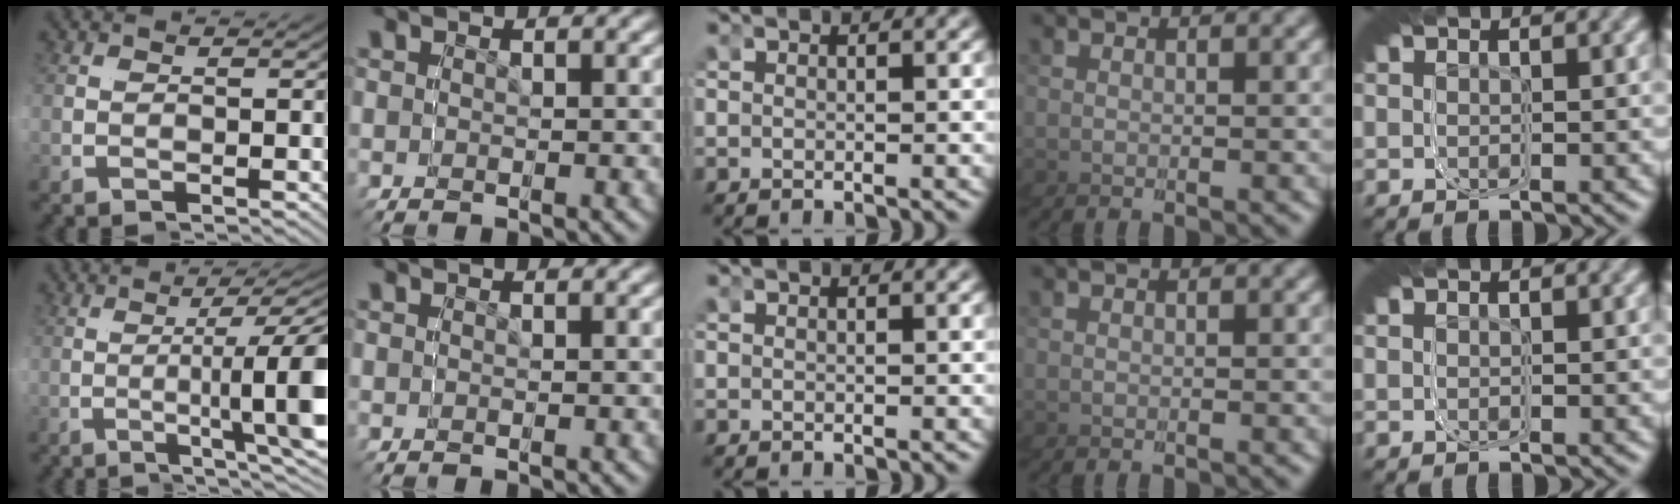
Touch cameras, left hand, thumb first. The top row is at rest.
{"thumb": {"total": 8.5, "force": [0.0, -3.4, 7.8], "torque": [-0.092, 0.053, -0.026]}}